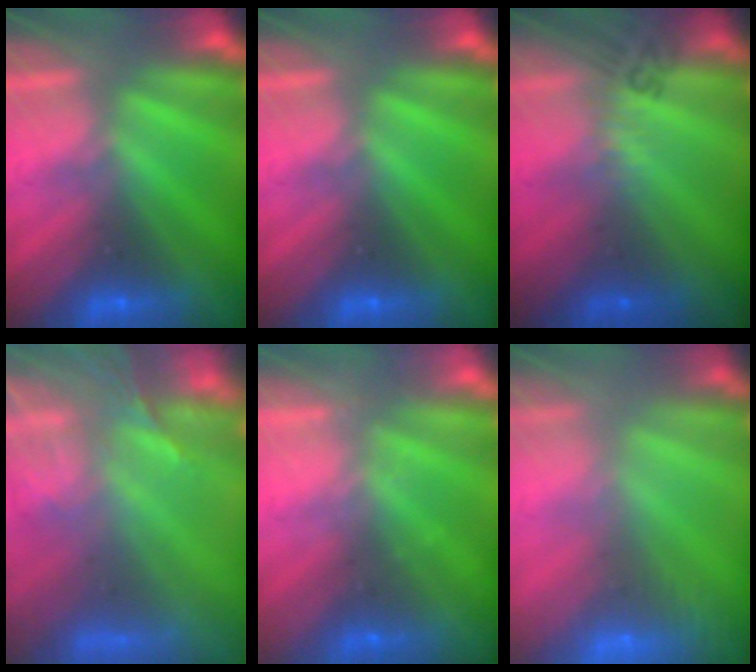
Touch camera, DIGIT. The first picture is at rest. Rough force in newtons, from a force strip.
{"total": 0.0}
{"total": 2.4}
{"total": 11.2}
{"total": 2.1}
{"total": 7.7}